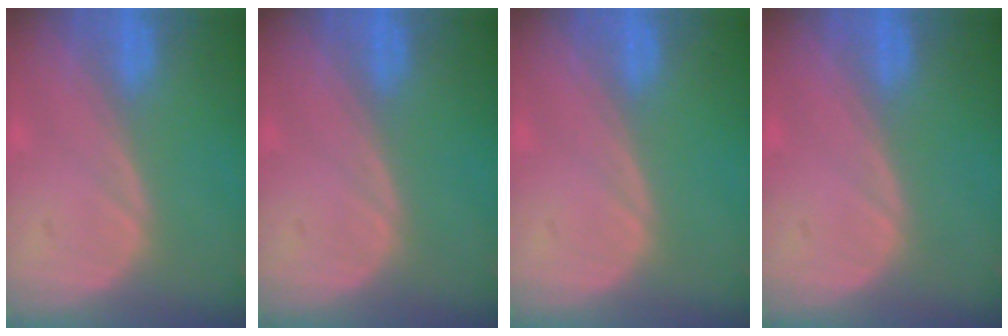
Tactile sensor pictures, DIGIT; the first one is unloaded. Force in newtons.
{"total": 0.0}
{"total": 0.0}
{"total": 0.0}